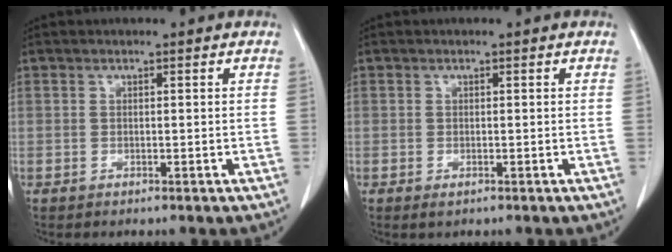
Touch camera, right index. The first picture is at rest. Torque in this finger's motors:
{"motor_torque": [0.28, -0.26, 0.03, 0.01]}